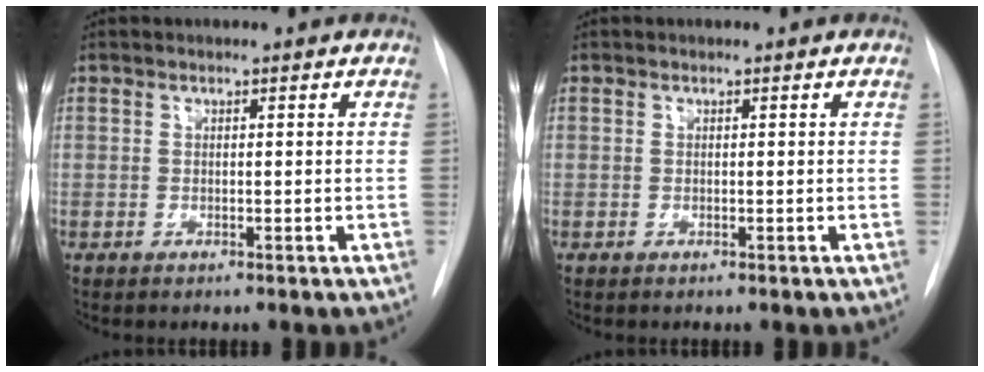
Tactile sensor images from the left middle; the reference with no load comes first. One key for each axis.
{"total": 0.0}